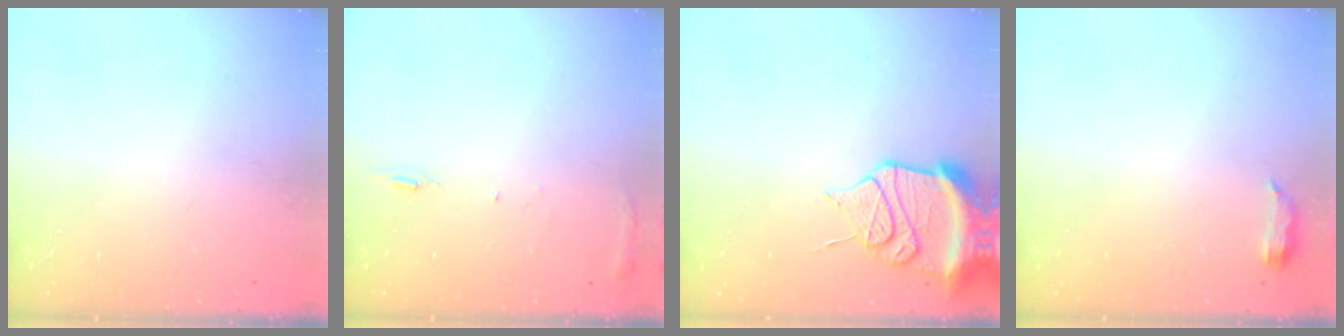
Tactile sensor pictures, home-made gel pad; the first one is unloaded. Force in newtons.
{"total": 5.7, "press": 5.7, "slide": 0.6}
{"total": 15.7, "press": 14.5, "slide": 6.0}
{"total": 5.1, "press": 4.8, "slide": 1.7}